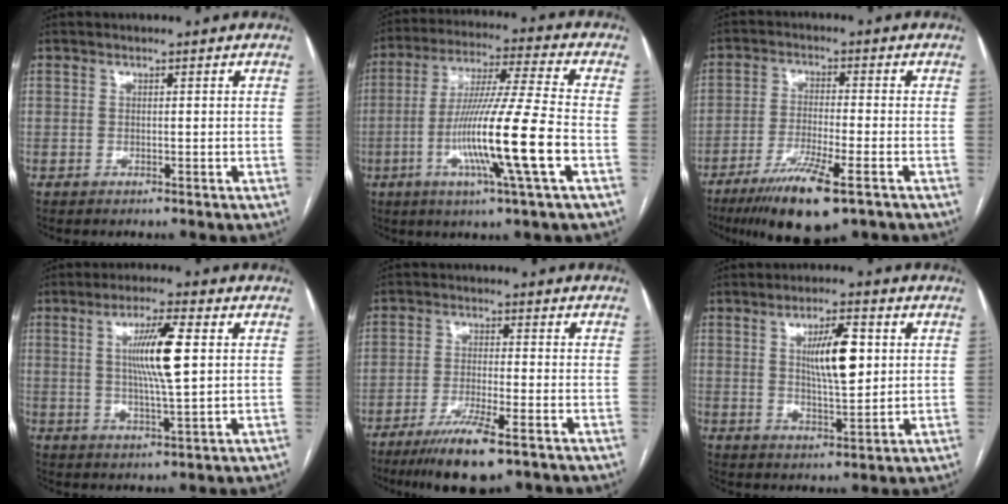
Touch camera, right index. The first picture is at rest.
{"total": 16.1, "force": [-4.5, -1.0, 15.4], "torque": [-0.294, -0.014, -0.088]}
{"total": 10.9, "force": [-6.7, 1.2, 8.5], "torque": [-0.155, -0.027, -0.111]}
{"total": 9.1, "force": [1.8, 0.5, 8.9], "torque": [-0.164, -0.002, 0.031]}
{"total": 9.1, "force": [-5.9, 1.0, 6.8], "torque": [-0.120, -0.022, -0.098]}
{"total": 8.5, "force": [2.0, 2.0, 8.1], "torque": [-0.136, 0.001, 0.037]}